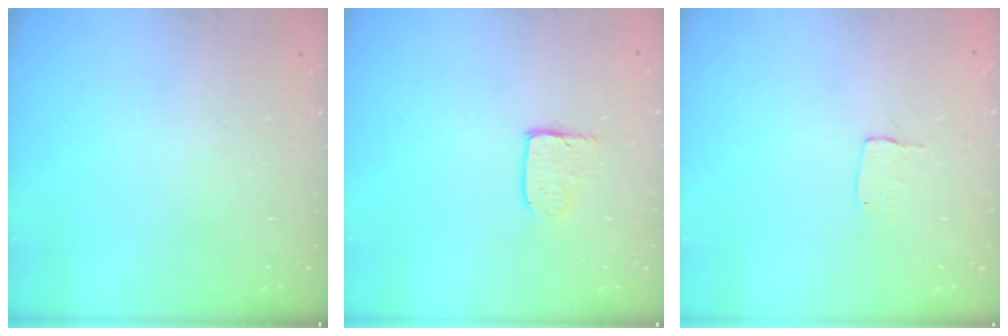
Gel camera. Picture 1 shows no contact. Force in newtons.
{"total": 3.9, "press": 3.9, "slide": 0.4}
{"total": 3.5, "press": 3.5, "slide": 0.1}